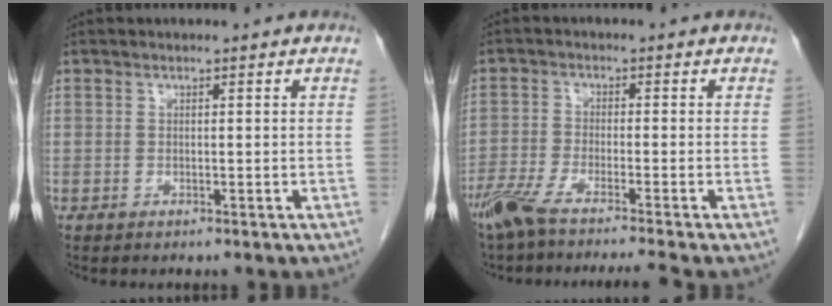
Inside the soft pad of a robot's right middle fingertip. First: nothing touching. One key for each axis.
{"total": 8.8, "fx": -7.4, "fy": -0.8, "fz": 4.8, "tx": -0.080, "ty": -0.020, "tz": -0.126}